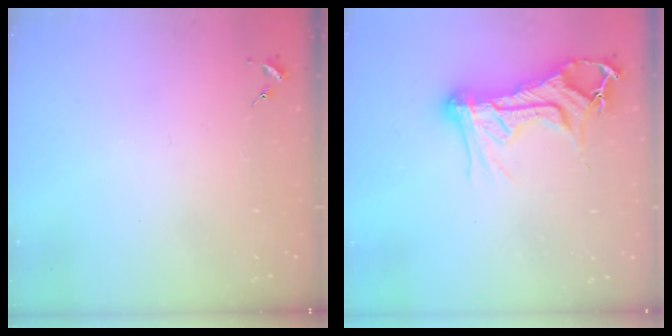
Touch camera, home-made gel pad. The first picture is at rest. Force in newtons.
{"total": 15.6, "press": 15.6, "slide": 1.1}